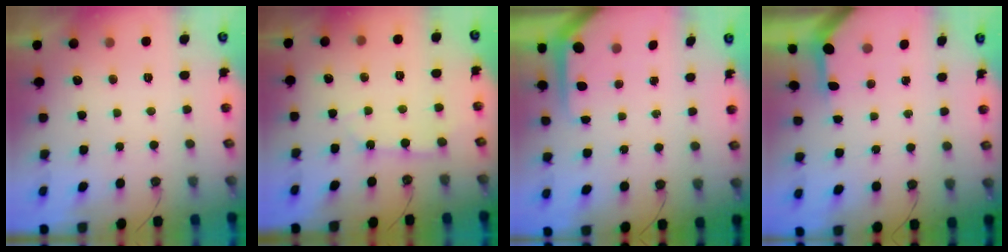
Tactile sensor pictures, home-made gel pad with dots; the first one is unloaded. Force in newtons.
{"total": 3.7, "press": 3.7, "slide": 0.5}
{"total": 6.0, "press": 5.9, "slide": 0.5}
{"total": 3.2, "press": 3.2, "slide": 0.3}